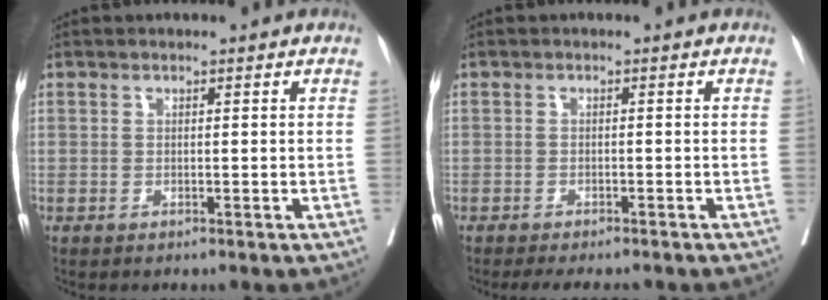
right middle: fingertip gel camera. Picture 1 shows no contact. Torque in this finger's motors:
{"motor_torque": [0.56, -0.57, 0.04, 0.01]}